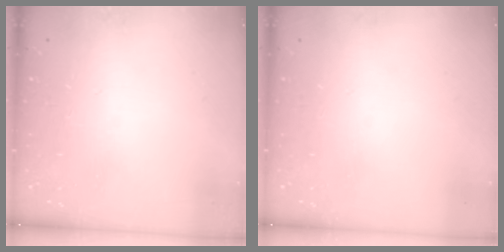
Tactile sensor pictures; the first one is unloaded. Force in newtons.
{"total": 0.0}